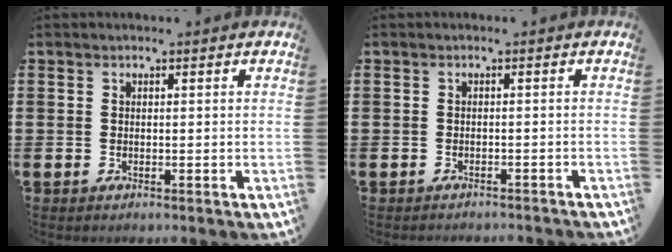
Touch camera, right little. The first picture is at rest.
{"total": 0.5, "force": [-0.5, -0.1, -0.2], "torque": [0.002, 0.002, -0.011]}